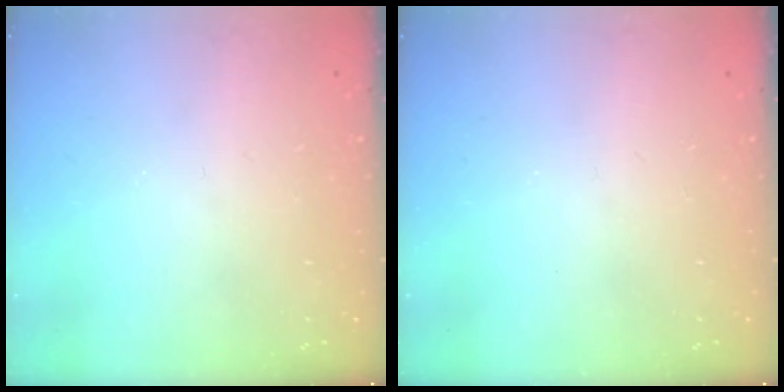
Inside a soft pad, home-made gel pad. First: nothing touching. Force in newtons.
{"total": 0.0}